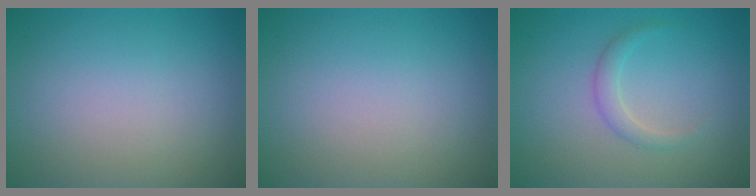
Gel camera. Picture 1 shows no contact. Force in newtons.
{"total": 0.0}
{"total": 1.5, "press": 1.5, "slide": 0.1}